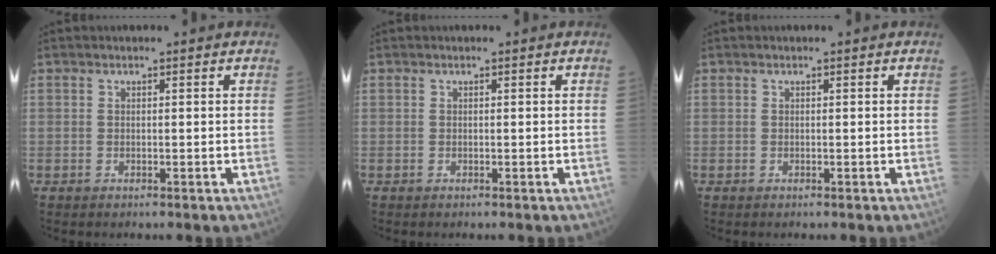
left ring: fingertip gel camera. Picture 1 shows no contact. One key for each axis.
{"total": 0.0}
{"total": 0.0}